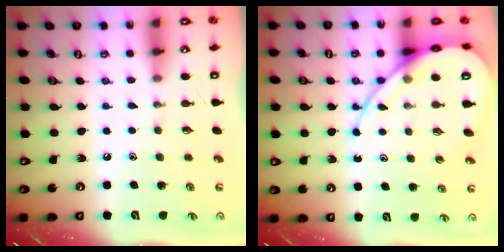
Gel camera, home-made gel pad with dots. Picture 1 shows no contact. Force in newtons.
{"total": 13.7, "press": 13.6, "slide": 1.4}